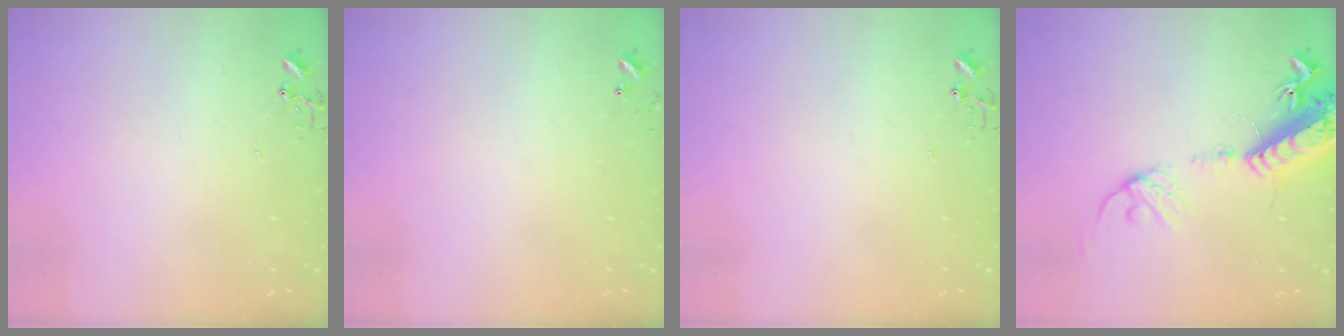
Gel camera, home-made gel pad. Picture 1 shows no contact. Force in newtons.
{"total": 4.7, "press": 4.7, "slide": 0.5}
{"total": 0.0}
{"total": 17.9, "press": 17.4, "slide": 4.2}